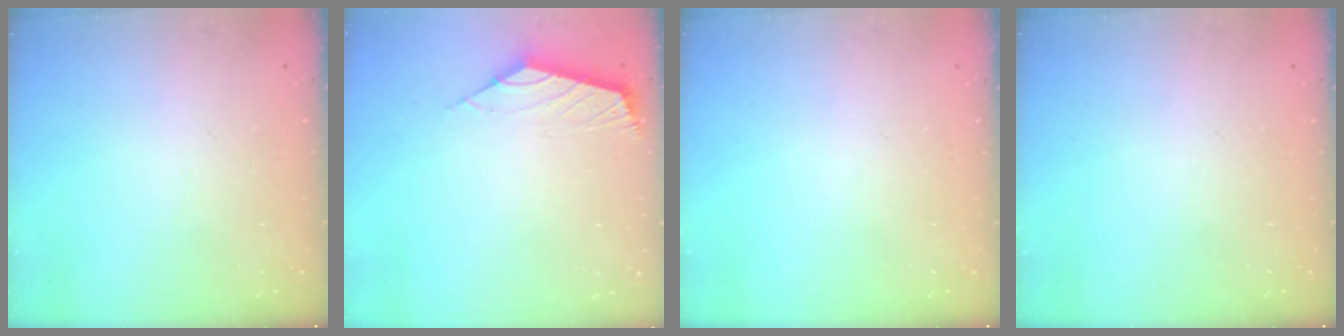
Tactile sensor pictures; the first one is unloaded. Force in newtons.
{"total": 2.5, "press": 2.5, "slide": 0.6}
{"total": 0.0}
{"total": 0.0}